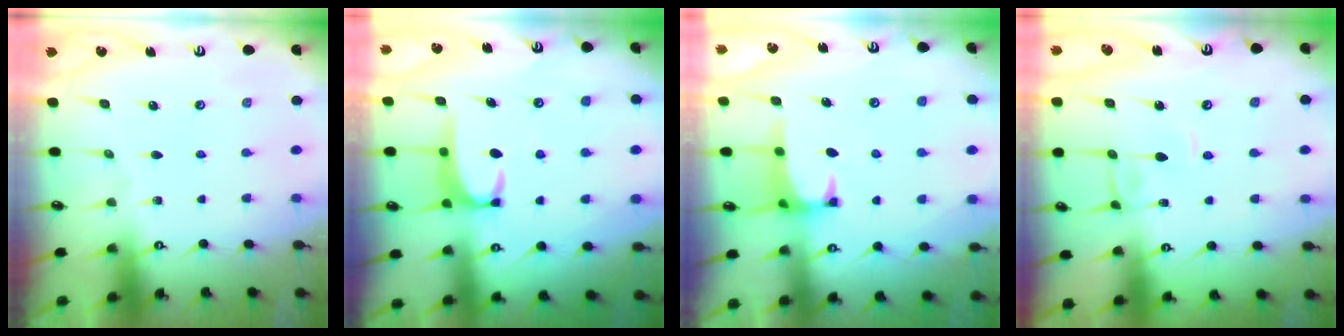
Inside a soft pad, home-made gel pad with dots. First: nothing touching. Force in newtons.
{"total": 2.9, "press": 2.8, "slide": 0.5}
{"total": 1.3, "press": 1.1, "slide": 0.6}
{"total": 1.8, "press": 1.8, "slide": 0.3}